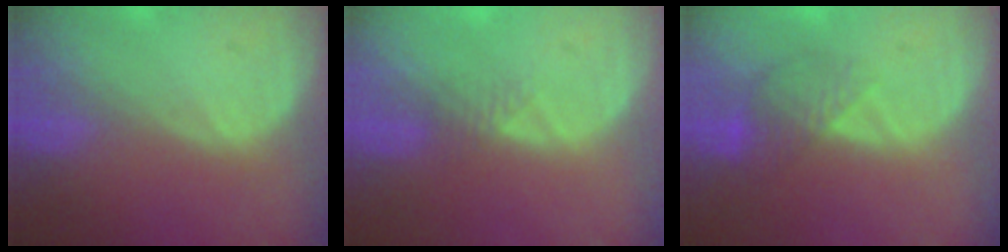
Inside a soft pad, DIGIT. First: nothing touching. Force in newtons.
{"total": 1.6, "press": 1.4, "slide": 0.9}
{"total": 4.1, "press": 3.9, "slide": 1.5}